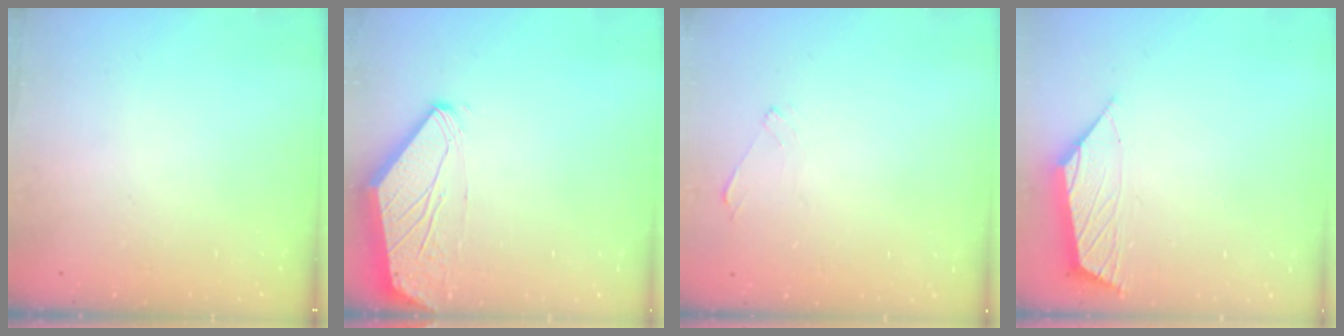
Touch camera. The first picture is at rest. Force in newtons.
{"total": 0.0}
{"total": 1.0, "press": 1.0, "slide": 0.3}
{"total": 2.9, "press": 2.8, "slide": 0.6}